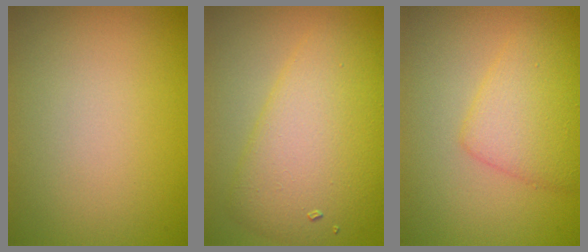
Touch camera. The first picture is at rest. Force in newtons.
{"total": 7.1, "press": 7.1, "slide": 0.1}
{"total": 3.8, "press": 3.8, "slide": 0.2}